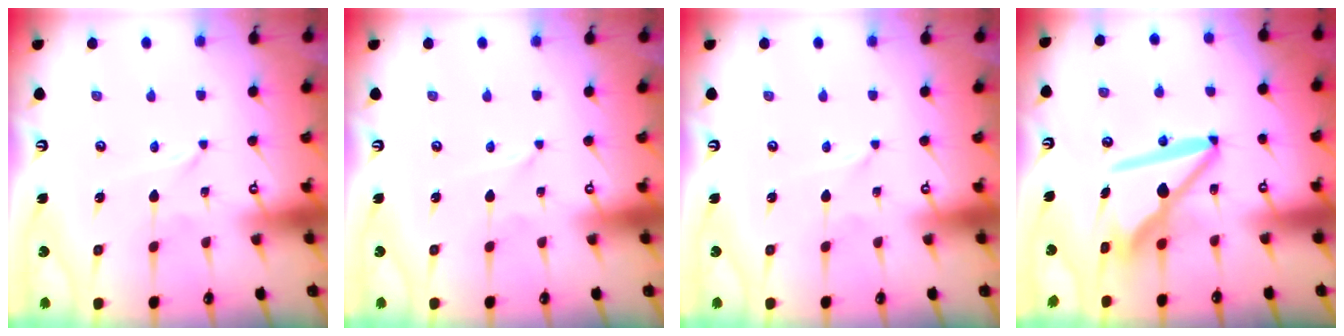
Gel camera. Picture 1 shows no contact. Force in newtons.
{"total": 0.0}
{"total": 0.0}
{"total": 12.8, "press": 12.7, "slide": 1.4}